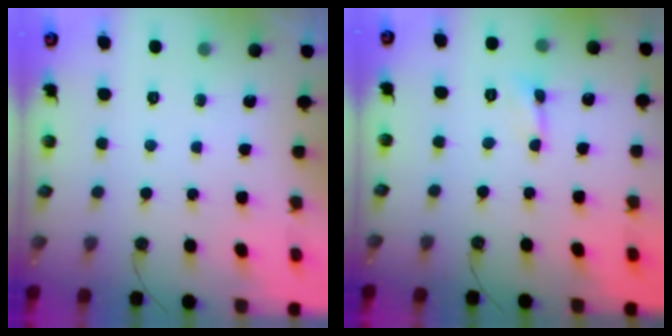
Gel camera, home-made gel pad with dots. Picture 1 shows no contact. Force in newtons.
{"total": 0.8, "press": 0.7, "slide": 0.3}